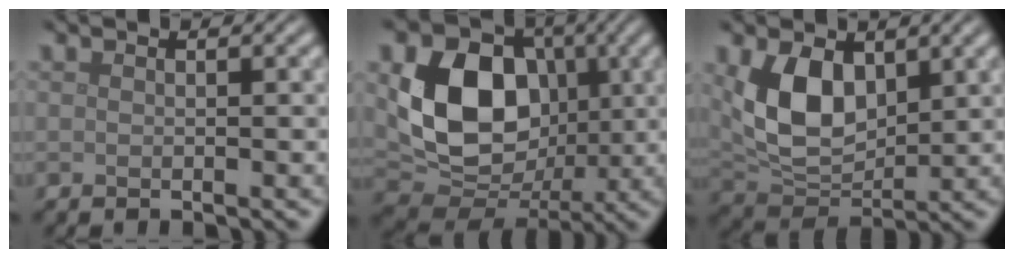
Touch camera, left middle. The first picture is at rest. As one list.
[{"total": 10.9, "force": [1.1, 8.4, 6.8], "torque": [-0.139, -0.010, 0.024]}, {"total": 6.7, "force": [2.0, 4.0, 5.0], "torque": [-0.101, -0.008, 0.044]}]